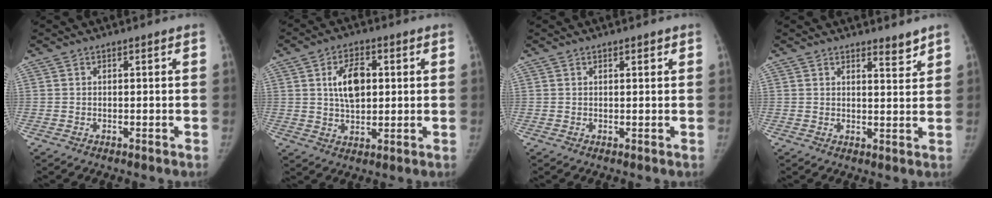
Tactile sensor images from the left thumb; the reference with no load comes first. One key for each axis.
{"total": 8.4, "fx": 1.7, "fy": 5.0, "fz": 6.5, "tx": -0.092, "ty": -0.002, "tz": 0.030}
{"total": 0.9, "fx": 0.6, "fy": 0.4, "fz": 0.6, "tx": -0.006, "ty": -0.002, "tz": 0.009}
{"total": 2.9, "fx": 2.6, "fy": 0.6, "fz": 1.1, "tx": -0.006, "ty": -0.025, "tz": 0.038}